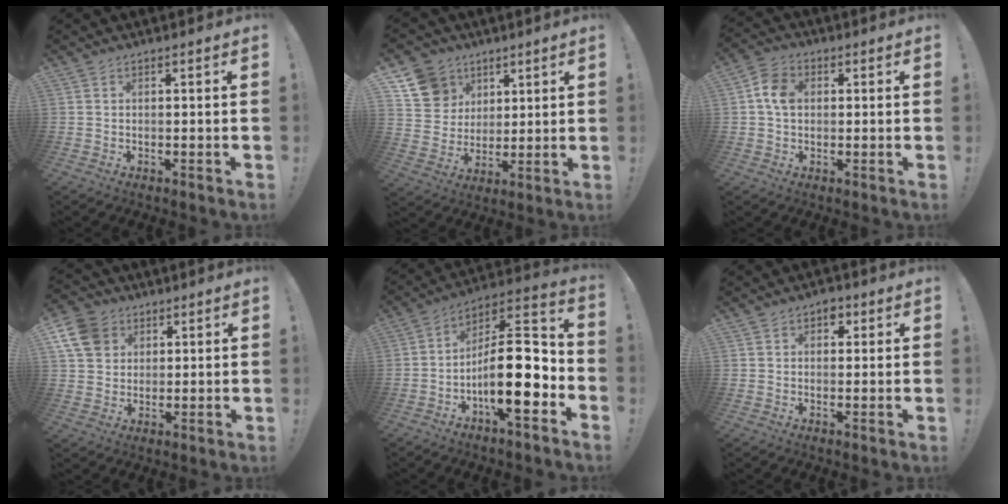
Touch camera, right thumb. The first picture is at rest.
{"total": 12.2, "force": [6.0, 10.2, 2.8], "torque": [-0.039, -0.032, 0.125]}
{"total": 7.6, "force": [0.9, 5.7, 5.0], "torque": [-0.081, 0.012, 0.018]}
{"total": 11.5, "force": [4.5, 9.6, 4.5], "torque": [-0.076, -0.021, 0.093]}
{"total": 20.2, "force": [-5.0, 7.3, 18.2], "torque": [-0.311, 0.019, -0.082]}
{"total": 3.7, "force": [1.4, 3.0, 1.6], "torque": [-0.008, -0.002, 0.020]}